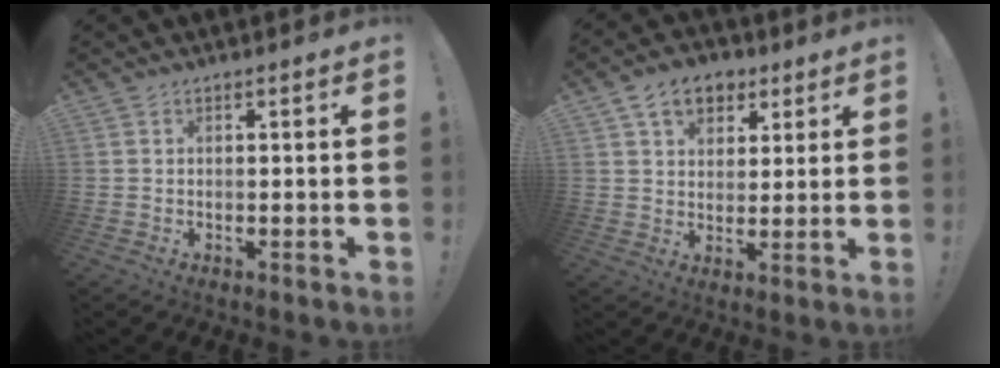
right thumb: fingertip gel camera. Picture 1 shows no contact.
{"total": 10.2, "force": [5.2, 7.3, 4.9], "torque": [-0.069, -0.016, 0.100]}